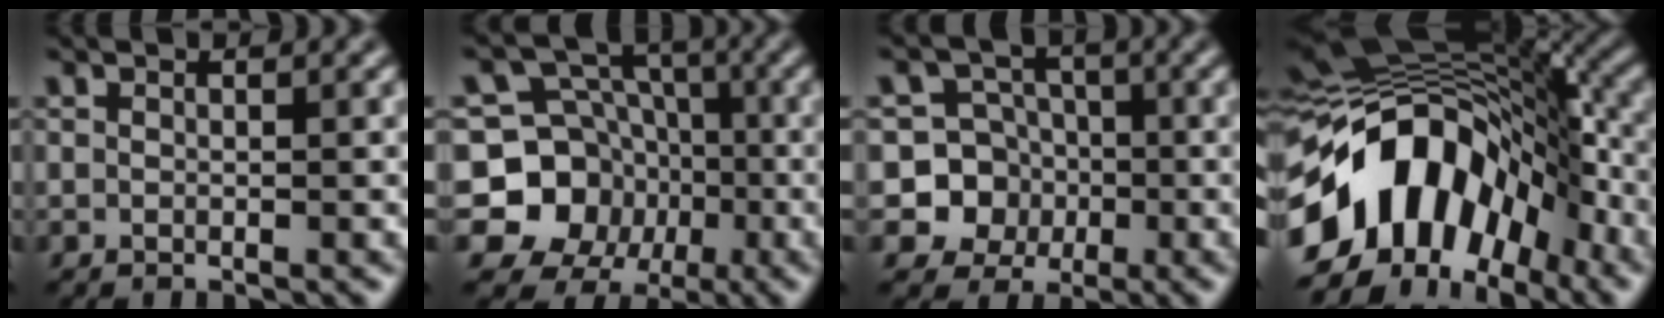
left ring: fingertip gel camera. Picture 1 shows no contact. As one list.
[{"total": 10.5, "force": [-2.5, 9.7, 2.9], "torque": [-0.051, 0.006, -0.072]}, {"total": 7.4, "force": [-2.0, 7.1, 1.1], "torque": [-0.009, 0.006, -0.059]}, {"total": 14.4, "force": [-5.1, 9.4, 9.7], "torque": [-0.155, 0.022, -0.109]}]